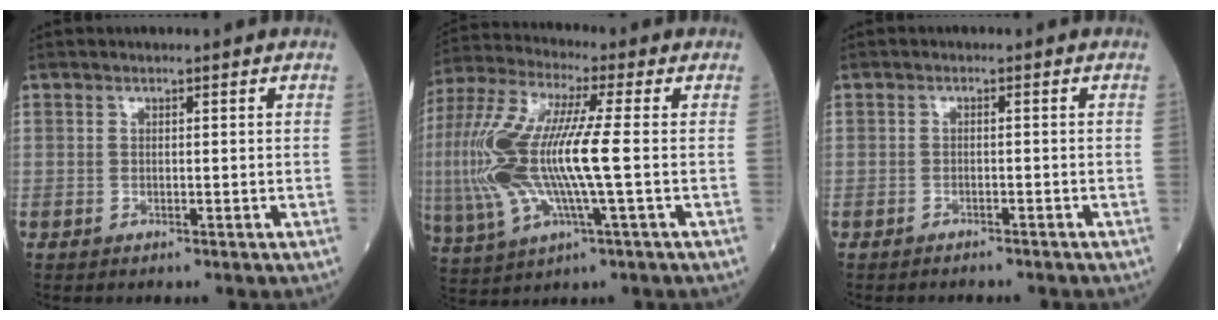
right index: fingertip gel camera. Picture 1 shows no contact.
{"total": 18.8, "force": [-0.9, 3.7, 18.4], "torque": [-0.429, 0.002, -0.016]}
{"total": 4.1, "force": [-3.6, 1.2, 1.4], "torque": [-0.023, -0.004, -0.043]}